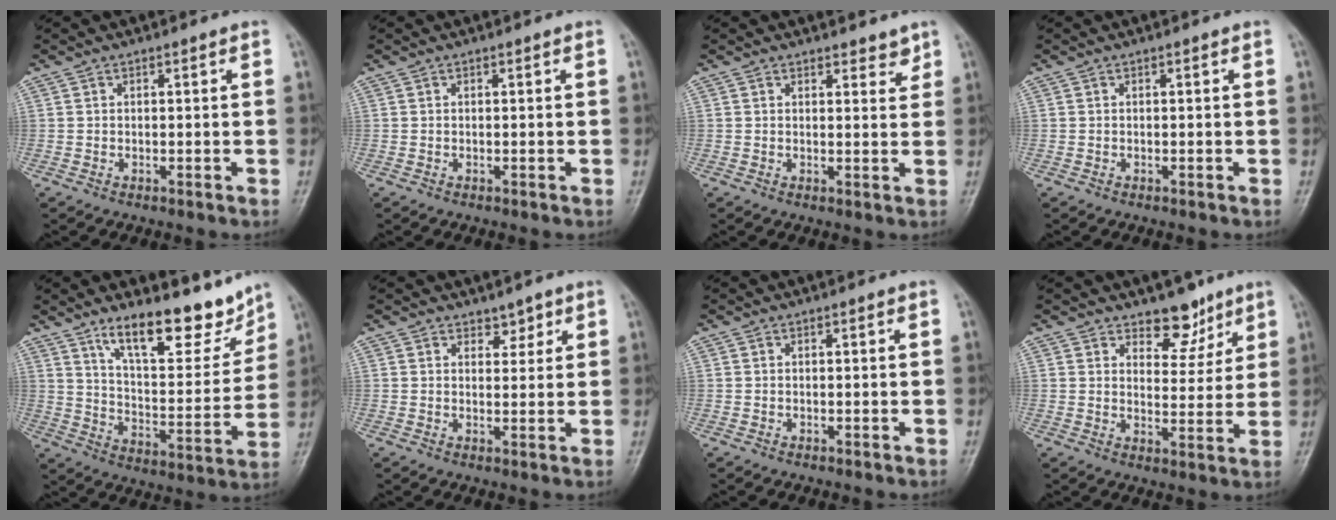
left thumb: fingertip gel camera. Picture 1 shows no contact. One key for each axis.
{"total": 0.0}
{"total": 2.7, "fx": 2.3, "fy": 1.2, "fz": 0.9, "tx": 0.007, "ty": -0.016, "tz": 0.028}
{"total": 0.0}
{"total": 16.8, "fx": 12.4, "fy": 5.7, "fz": 9.8, "tx": -0.104, "ty": -0.082, "tz": 0.203}
{"total": 2.6, "fx": 1.9, "fy": 1.5, "fz": 0.6, "tx": 0.013, "ty": -0.011, "tz": 0.025}
{"total": 0.0}
{"total": 6.6, "fx": 4.9, "fy": 3.7, "fz": 2.5, "tx": -0.001, "ty": -0.035, "tz": 0.075}